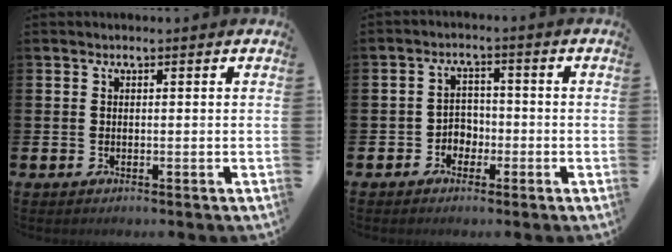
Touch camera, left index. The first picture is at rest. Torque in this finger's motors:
{"motor_torque": [0.05, 0.17, 0.11, 0.00]}